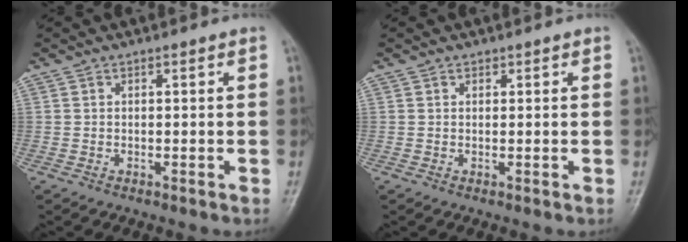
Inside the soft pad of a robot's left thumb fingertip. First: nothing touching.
{"total": 0.5, "force": [0.3, 0.4, 0.1], "torque": [0.000, -0.002, 0.004]}